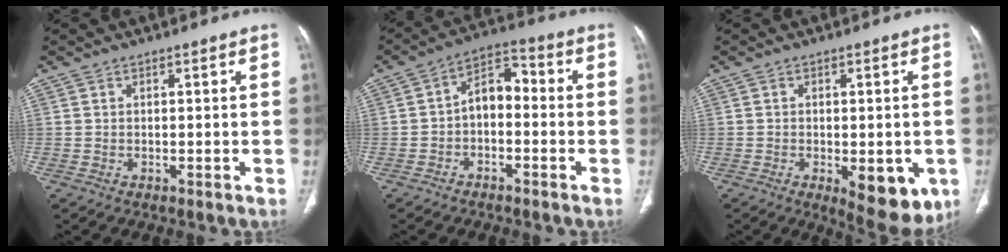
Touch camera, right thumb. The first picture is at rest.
{"total": 7.2, "force": [-1.5, 4.5, 5.4], "torque": [-0.073, 0.040, -0.039]}
{"total": 10.2, "force": [-3.3, 4.5, 8.5], "torque": [-0.087, -0.009, -0.033]}